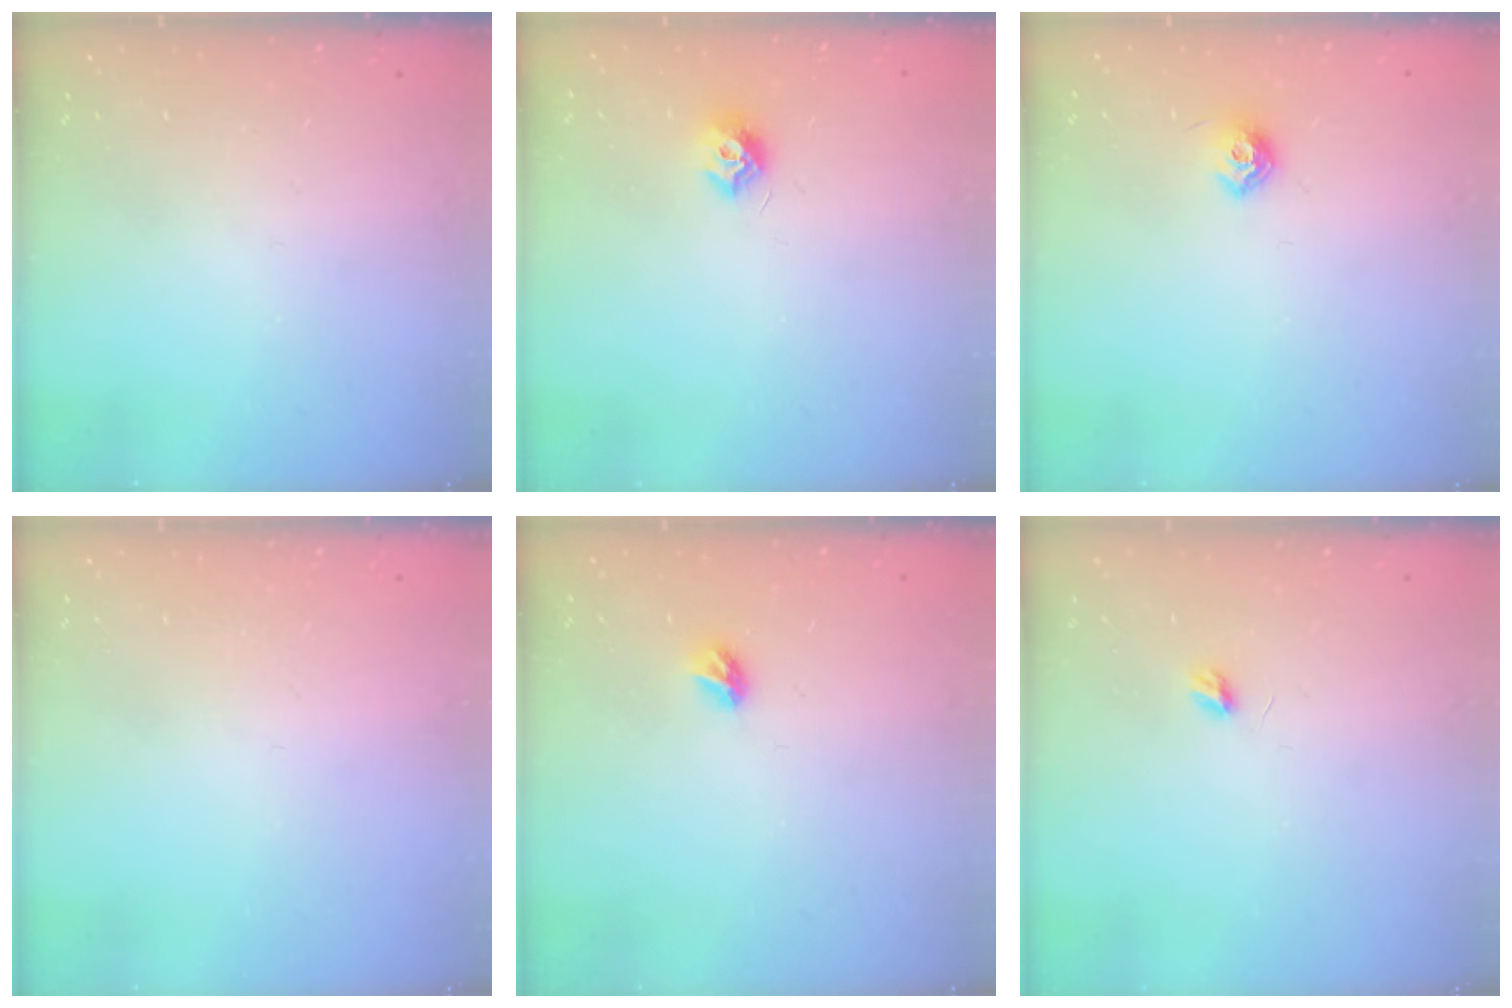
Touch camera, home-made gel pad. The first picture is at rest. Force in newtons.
{"total": 7.3, "press": 7.3, "slide": 0.3}
{"total": 7.9, "press": 7.8, "slide": 0.9}
{"total": 0.9, "press": 0.9, "slide": 0.1}
{"total": 5.8, "press": 5.8, "slide": 0.7}
{"total": 3.7, "press": 3.7, "slide": 0.3}